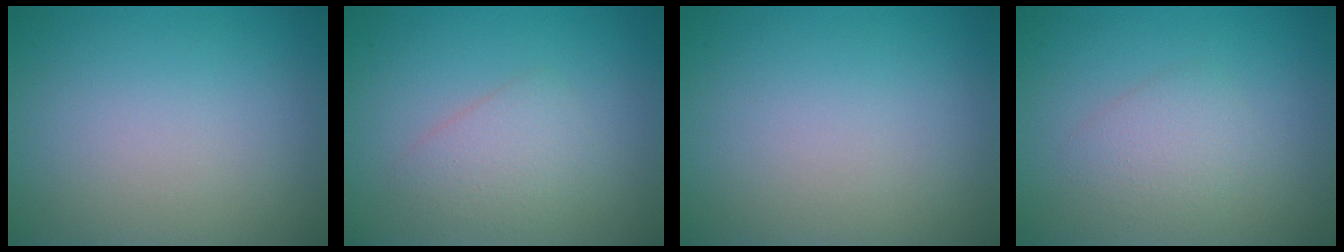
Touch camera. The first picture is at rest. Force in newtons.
{"total": 2.3, "press": 2.3, "slide": 0.1}
{"total": 0.0}
{"total": 2.0, "press": 2.0, "slide": 0.1}